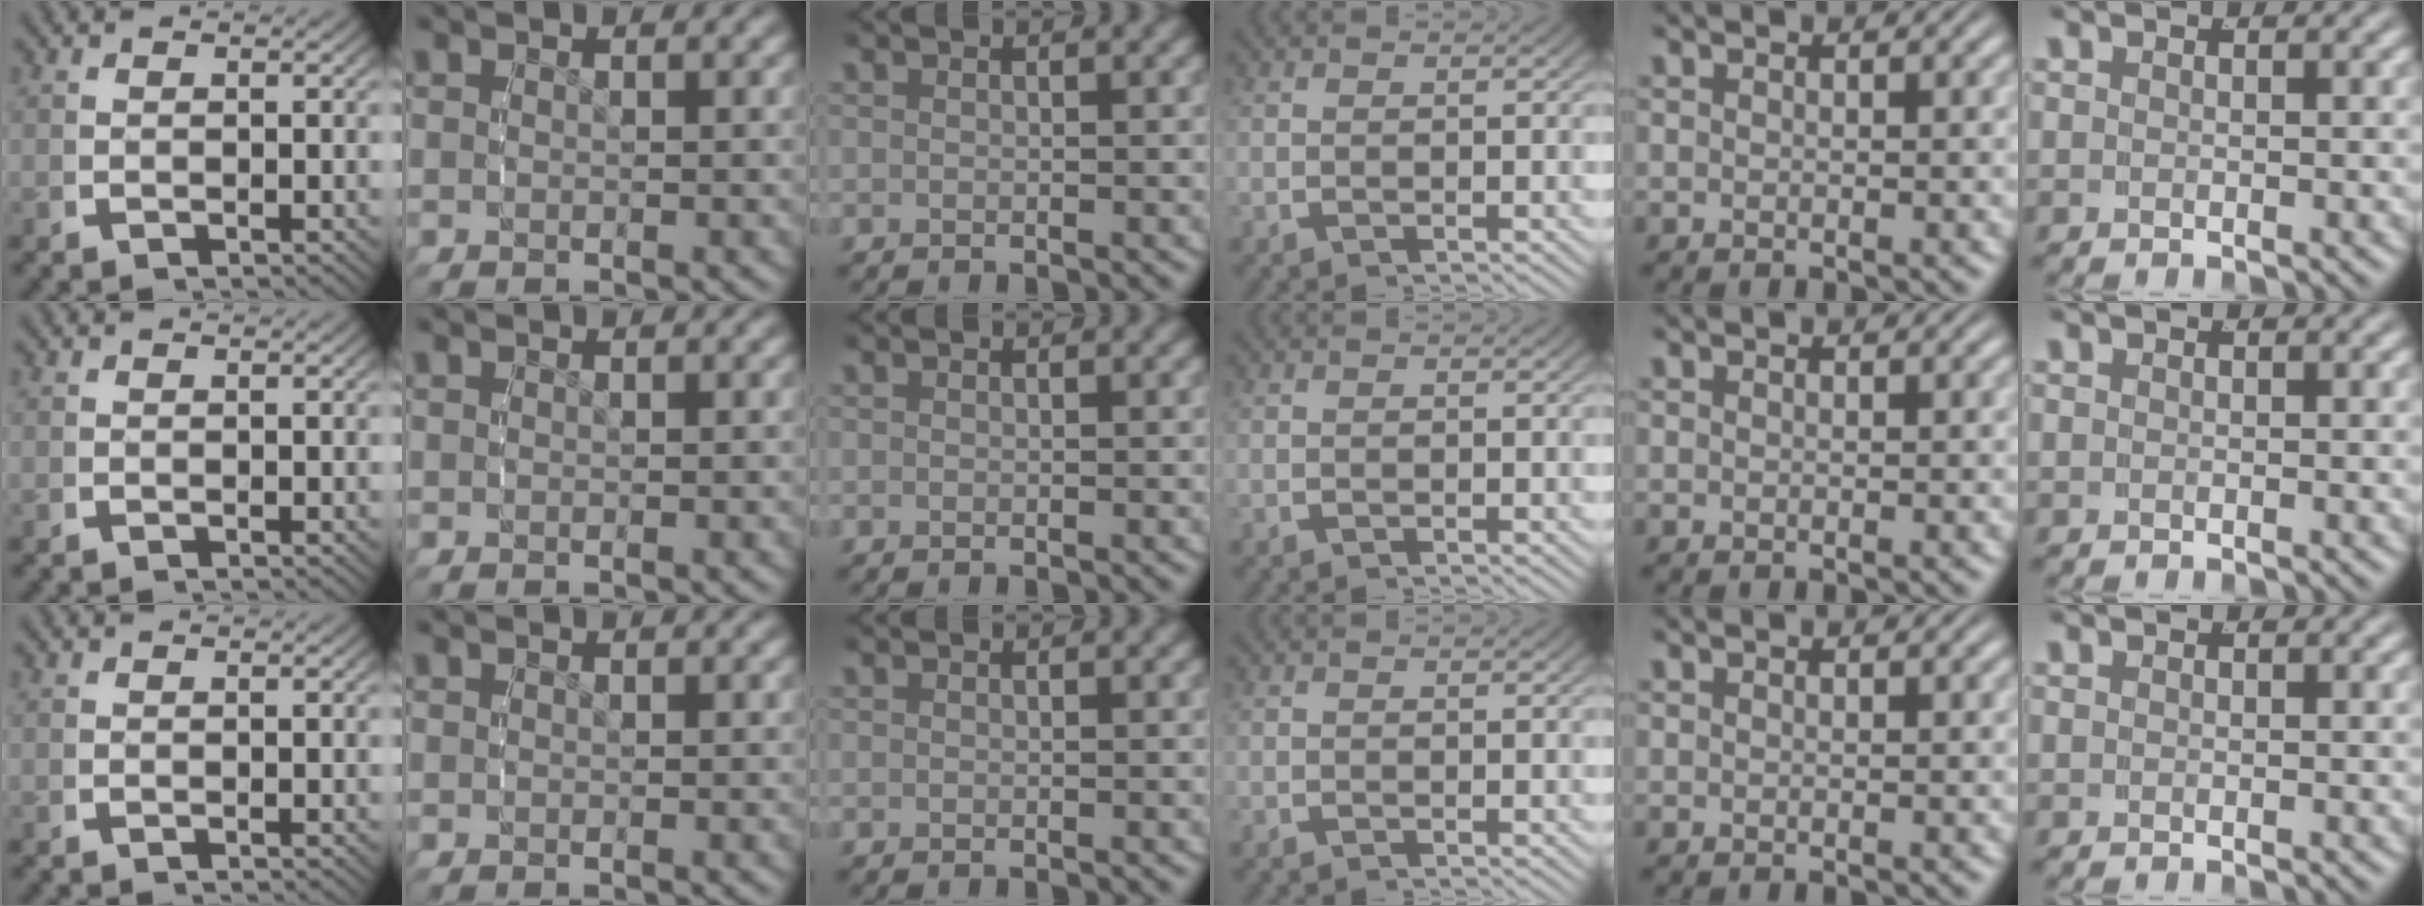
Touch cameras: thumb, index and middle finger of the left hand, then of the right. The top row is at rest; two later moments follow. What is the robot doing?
{"motion": "reach", "object": "plastic wrap"}